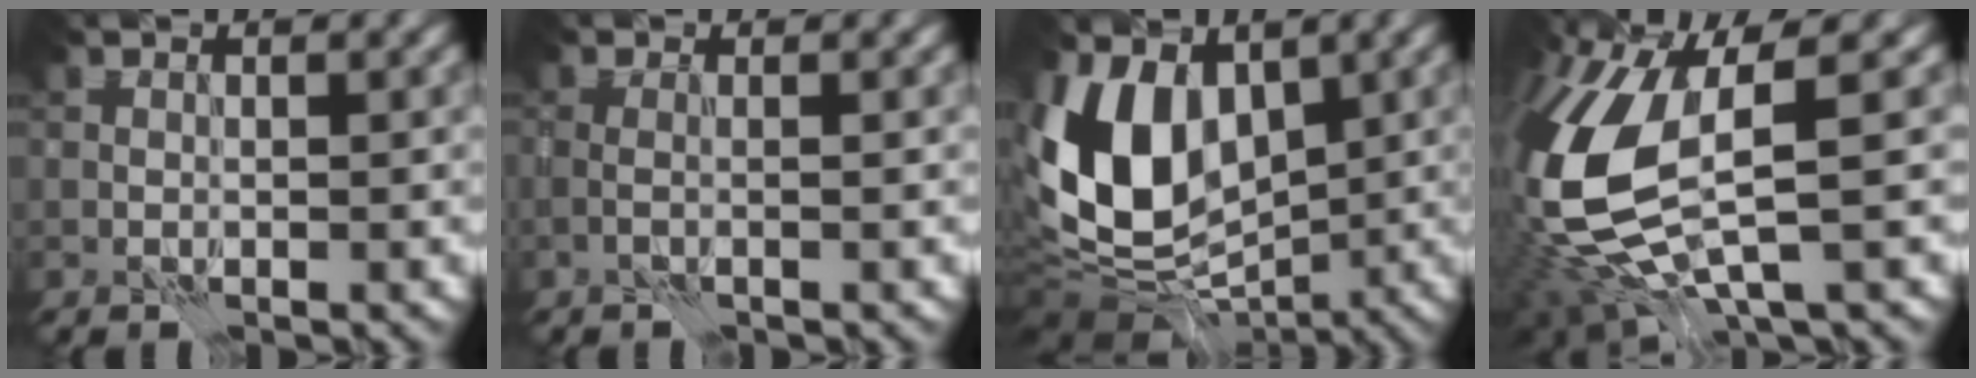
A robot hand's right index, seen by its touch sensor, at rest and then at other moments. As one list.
[{"total": 0.7, "force": [-0.4, -0.2, 0.6], "torque": [-0.011, 0.000, -0.015]}, {"total": 9.7, "force": [-0.4, 6.6, 7.1], "torque": [-0.137, -0.012, -0.023]}, {"total": 11.7, "force": [-0.4, 5.2, 10.4], "torque": [-0.253, -0.026, -0.004]}]